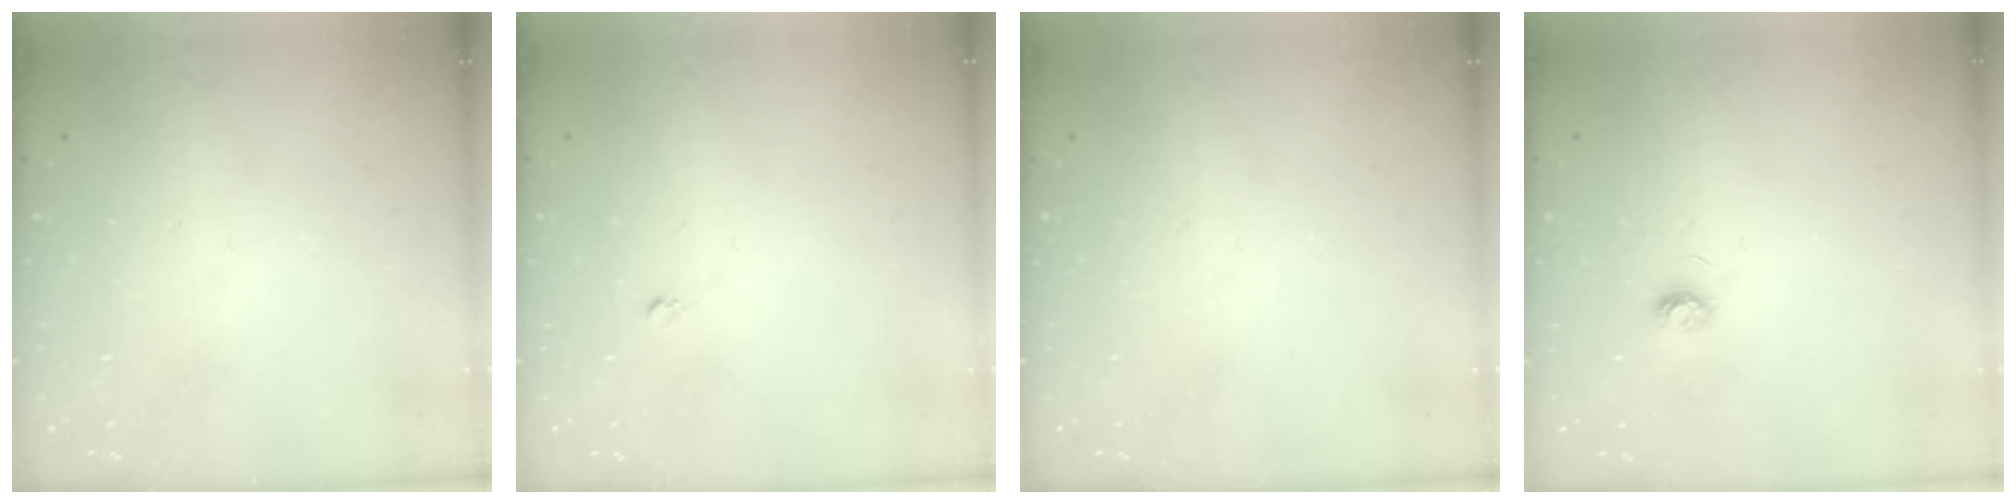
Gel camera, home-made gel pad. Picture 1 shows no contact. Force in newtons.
{"total": 2.5, "press": 2.5, "slide": 0.2}
{"total": 0.0}
{"total": 3.4, "press": 3.4, "slide": 0.4}